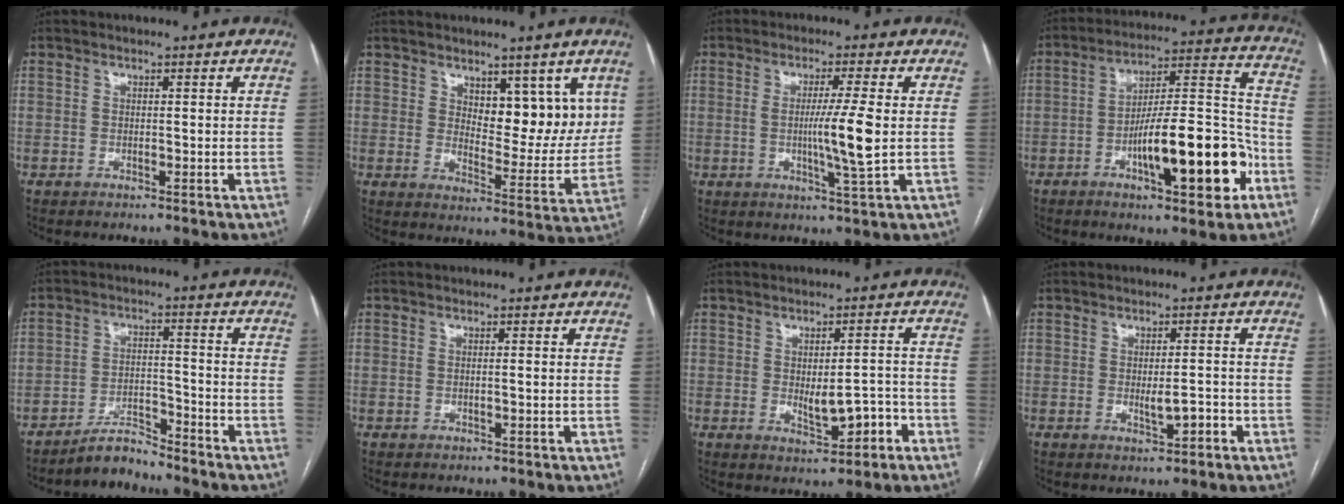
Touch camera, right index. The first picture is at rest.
{"total": 9.4, "force": [4.8, 4.4, 6.8], "torque": [-0.079, -0.008, 0.079]}
{"total": 7.3, "force": [-0.1, -0.9, 7.2], "torque": [-0.125, -0.014, -0.001]}
{"total": 18.3, "force": [-7.0, 3.9, 16.5], "torque": [-0.255, 0.017, -0.101]}
{"total": 4.7, "force": [-4.6, 0.8, 0.7], "torque": [-0.007, -0.003, -0.082]}
{"total": 0.5, "force": [0.0, 0.0, 0.5], "torque": [-0.010, 0.000, 0.001]}
{"total": 5.5, "force": [-1.8, 2.1, 4.7], "torque": [-0.063, 0.005, -0.015]}
{"total": 3.1, "force": [-1.0, 0.9, 2.8], "torque": [-0.043, 0.000, -0.011]}